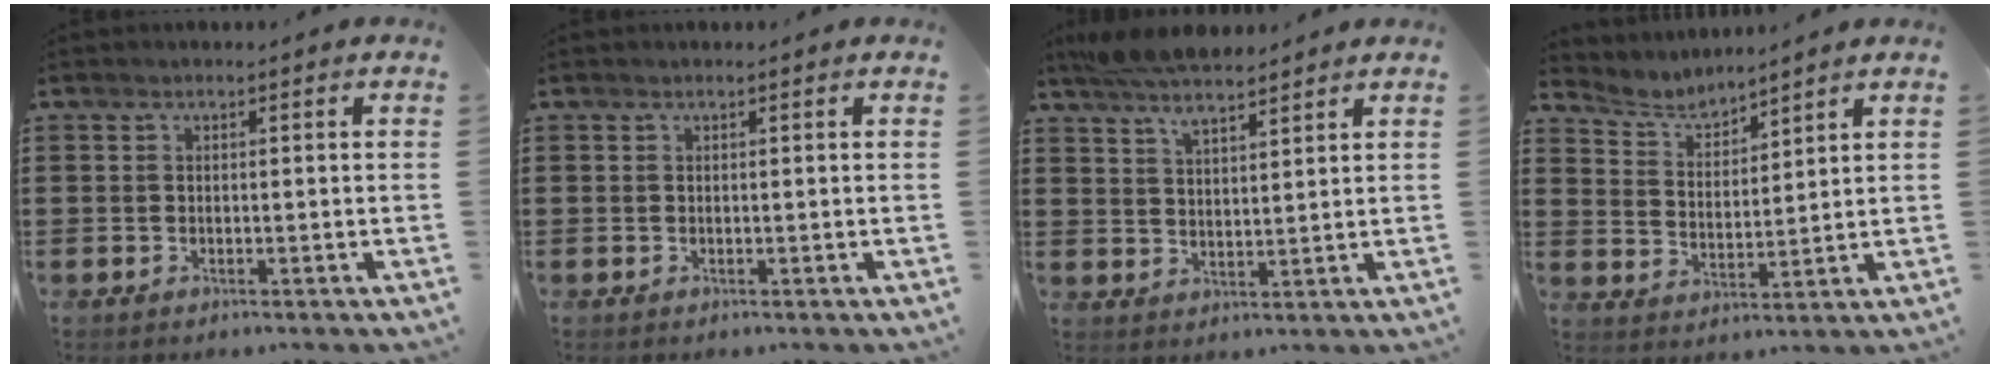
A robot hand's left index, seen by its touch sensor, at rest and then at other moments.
{"total": 0.0}
{"total": 6.4, "force": [5.7, 1.4, 2.5], "torque": [-0.068, -0.010, 0.107]}
{"total": 4.2, "force": [4.1, 0.7, 0.4], "torque": [-0.028, -0.018, 0.071]}